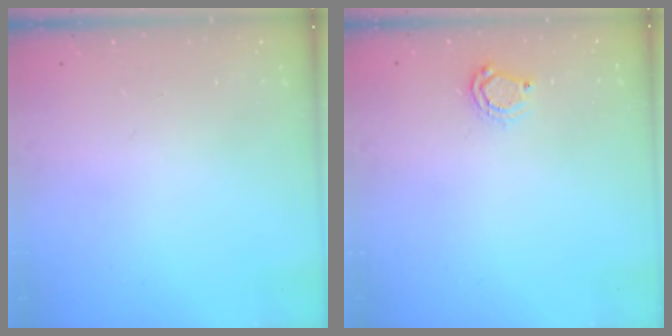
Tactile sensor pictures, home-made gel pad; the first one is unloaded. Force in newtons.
{"total": 6.2, "press": 6.2, "slide": 0.4}